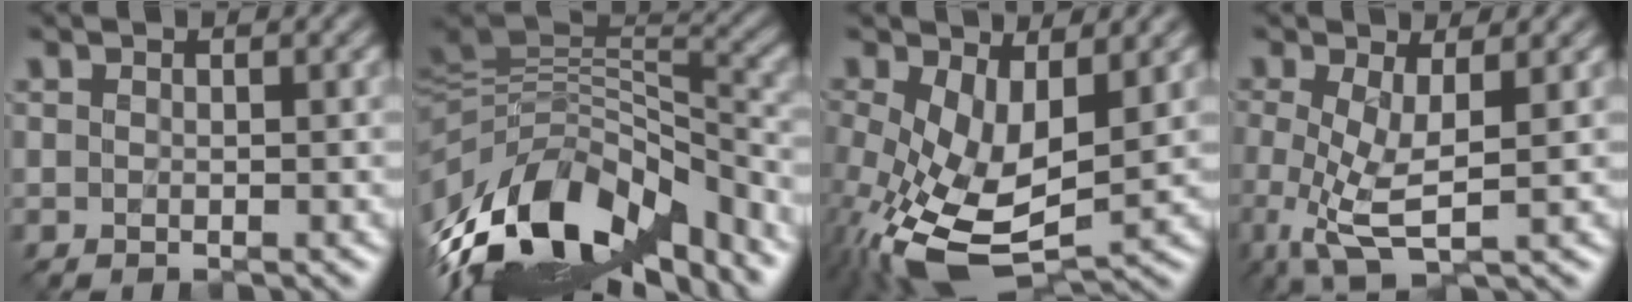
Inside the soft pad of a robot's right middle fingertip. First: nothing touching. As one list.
[{"total": 12.8, "force": [-6.6, 6.3, 9.0], "torque": [-0.190, 0.015, -0.124]}, {"total": 8.6, "force": [-1.1, 4.6, 7.2], "torque": [-0.174, -0.027, -0.010]}, {"total": 3.9, "force": [-0.6, 1.2, 3.7], "torque": [-0.081, -0.012, -0.008]}]